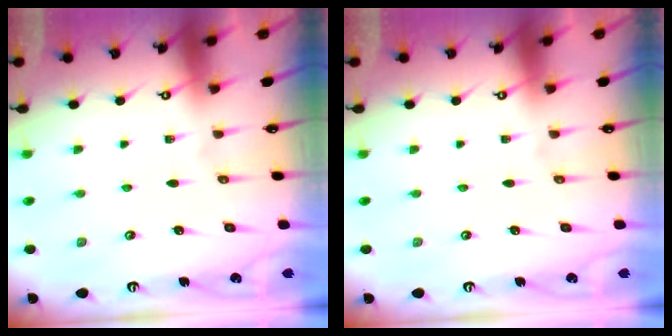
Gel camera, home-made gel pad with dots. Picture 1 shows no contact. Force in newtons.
{"total": 0.0}